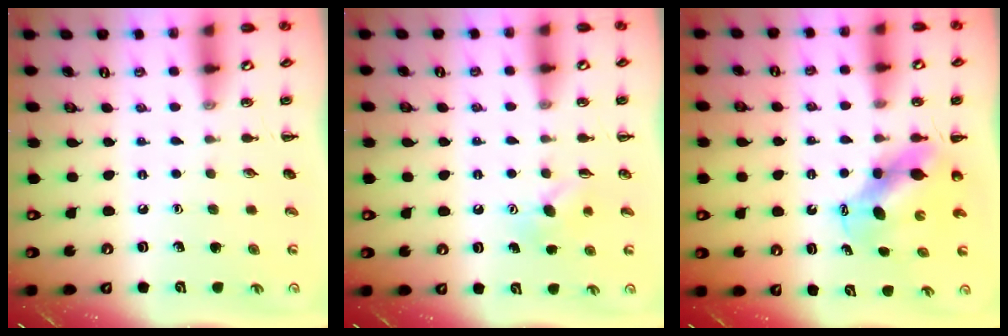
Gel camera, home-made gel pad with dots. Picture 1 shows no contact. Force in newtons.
{"total": 4.8, "press": 4.7, "slide": 1.1}
{"total": 7.4, "press": 7.3, "slide": 1.4}